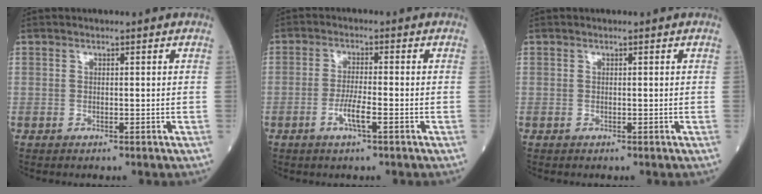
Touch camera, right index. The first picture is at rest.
{"total": 4.0, "force": [-1.6, 0.2, 3.6], "torque": [-0.072, -0.004, -0.032]}
{"total": 0.0}